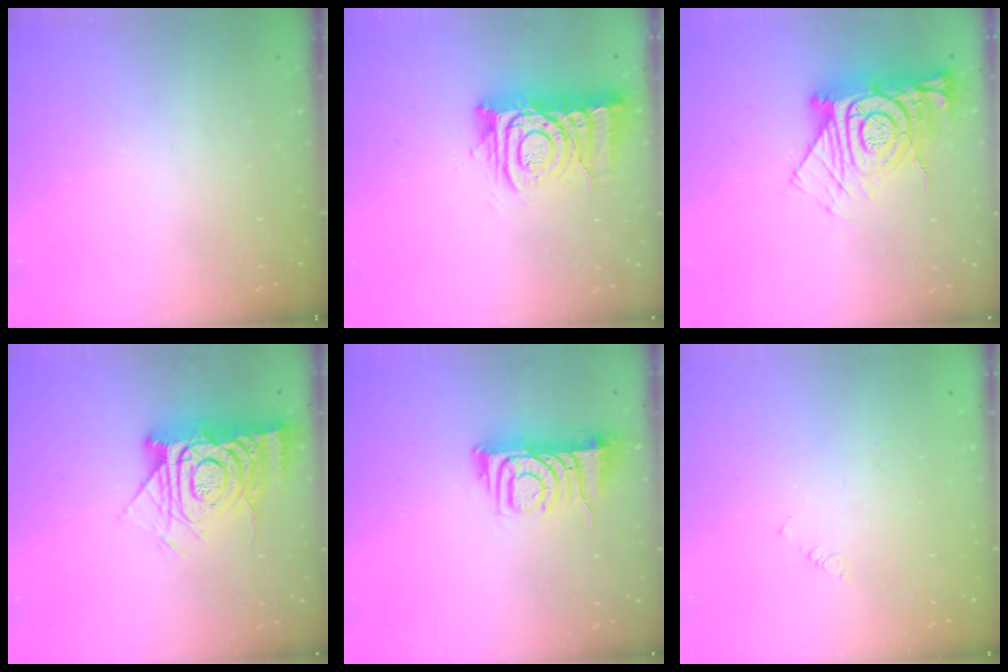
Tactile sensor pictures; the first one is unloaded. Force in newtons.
{"total": 12.8, "press": 12.8, "slide": 1.4}
{"total": 17.8, "press": 17.7, "slide": 1.6}
{"total": 14.6, "press": 14.5, "slide": 1.5}
{"total": 9.5, "press": 9.5, "slide": 0.7}
{"total": 1.4, "press": 1.3, "slide": 0.3}